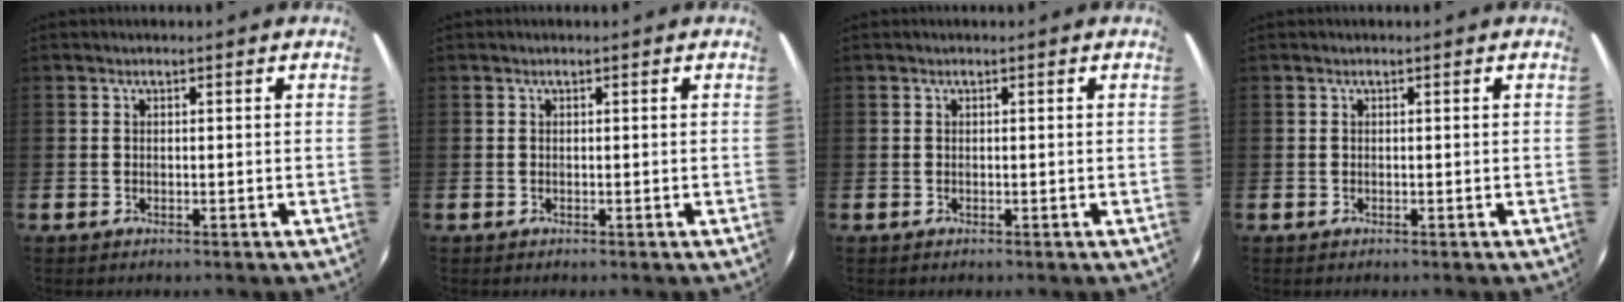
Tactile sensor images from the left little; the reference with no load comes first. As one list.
[{"total": 0.0}, {"total": 0.0}, {"total": 0.0}]